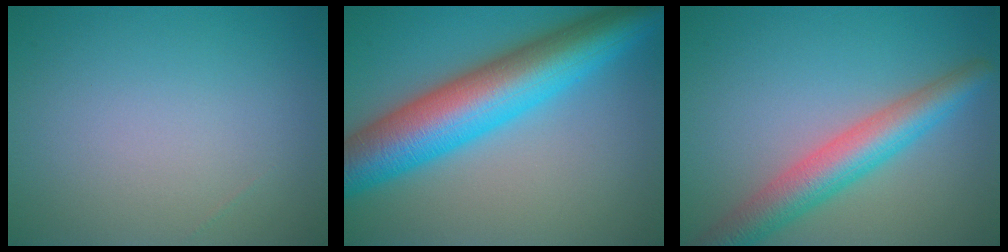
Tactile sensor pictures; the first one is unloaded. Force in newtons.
{"total": 11.6, "press": 11.6, "slide": 0.2}
{"total": 5.6, "press": 5.6, "slide": 0.1}